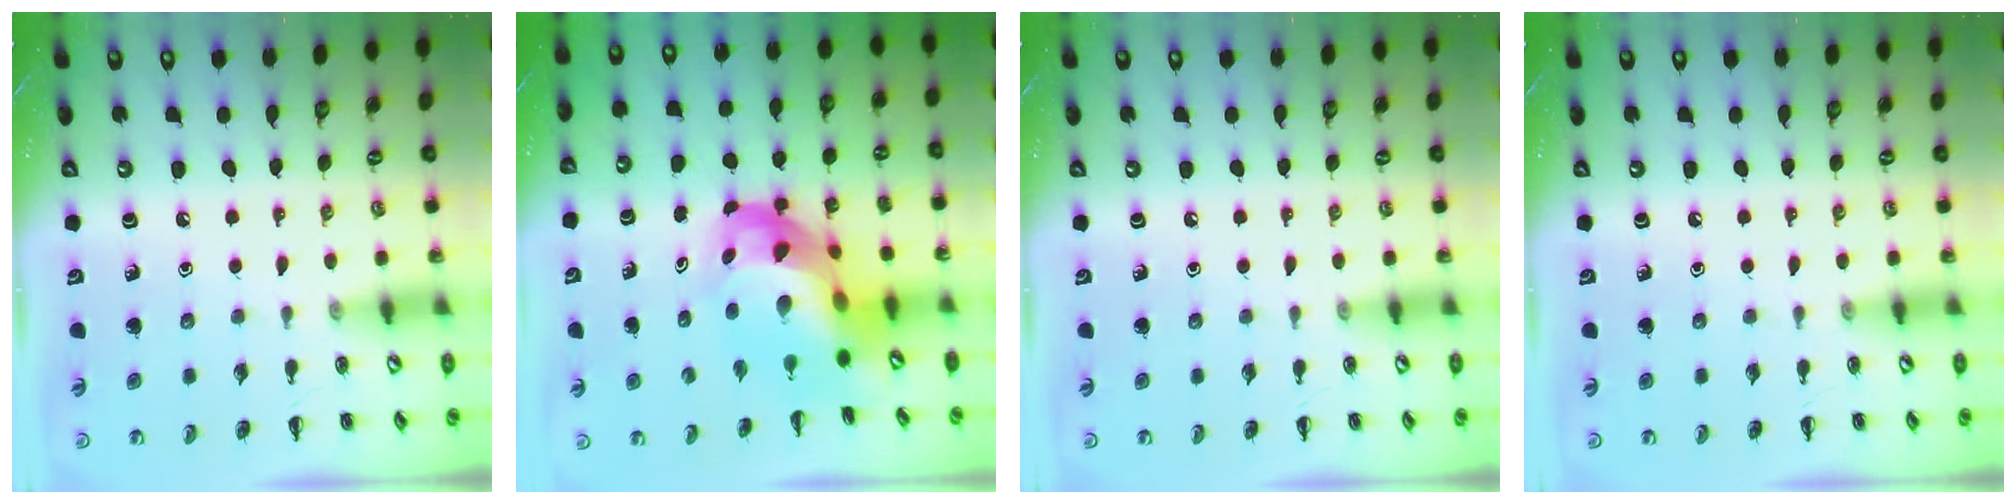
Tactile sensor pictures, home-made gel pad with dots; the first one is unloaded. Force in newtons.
{"total": 10.0, "press": 9.6, "slide": 2.7}
{"total": 0.0}
{"total": 0.0}